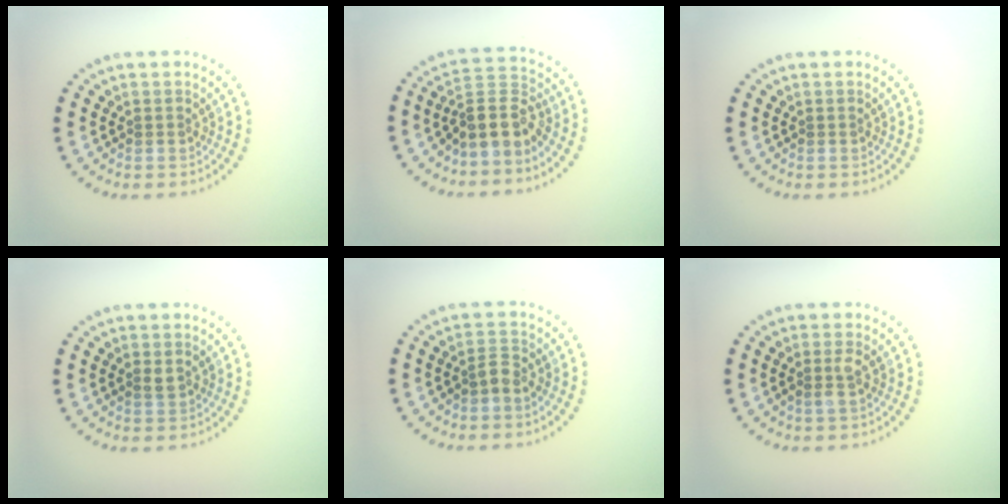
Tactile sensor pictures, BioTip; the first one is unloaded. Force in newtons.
{"total": 3.9, "press": 3.2, "slide": 2.2}
{"total": 0.0}
{"total": 0.8, "press": 0.8, "slide": 0.0}
{"total": 1.3, "press": 1.1, "slide": 0.7}
{"total": 1.2, "press": 1.1, "slide": 0.3}